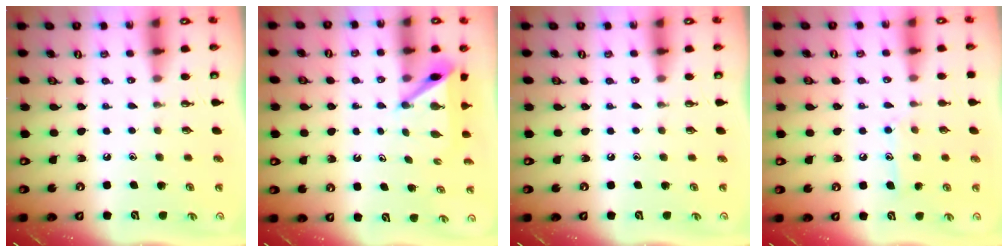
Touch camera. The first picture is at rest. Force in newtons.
{"total": 5.7, "press": 5.7, "slide": 0.2}
{"total": 0.0}
{"total": 8.8, "press": 8.7, "slide": 0.7}